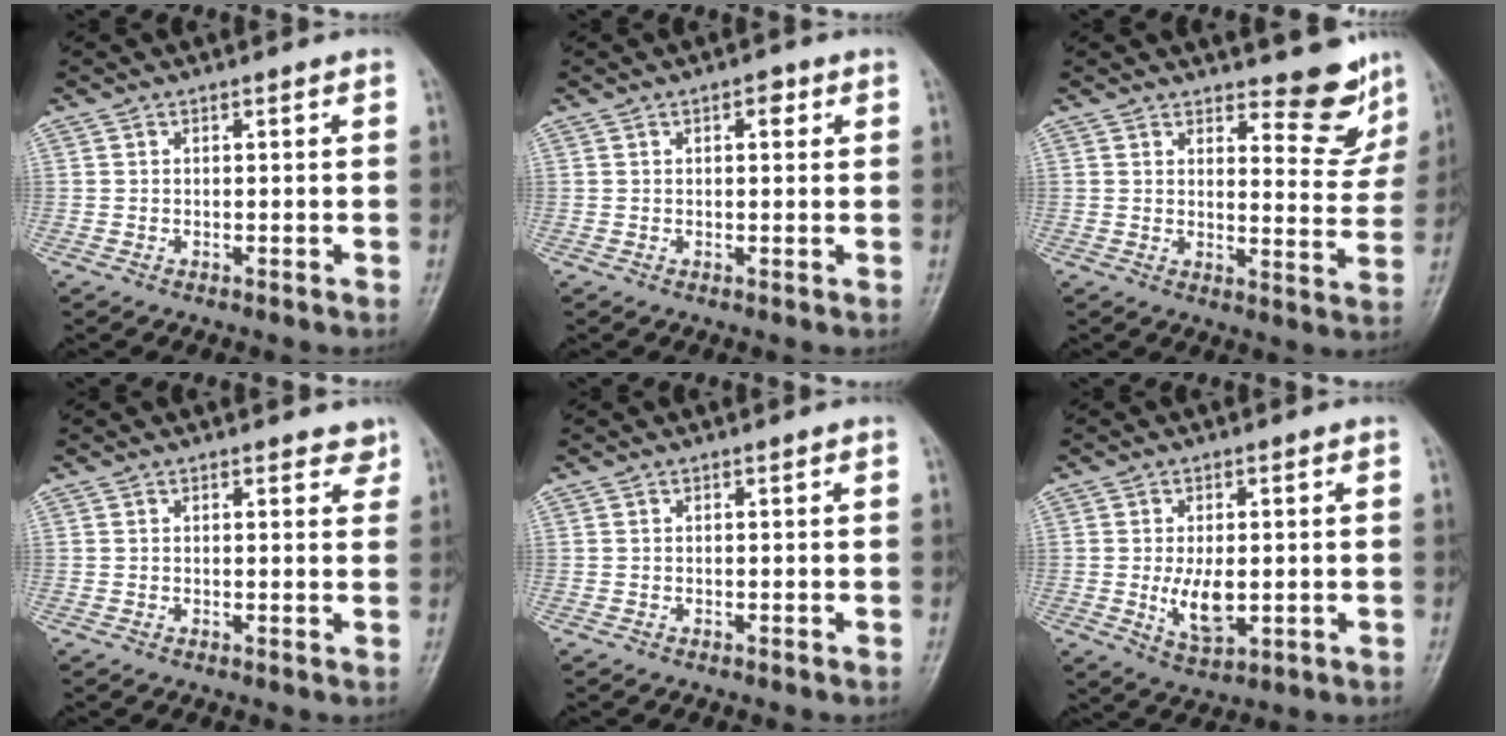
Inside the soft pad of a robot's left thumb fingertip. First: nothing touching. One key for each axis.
{"total": 2.3, "fx": 0.9, "fy": 1.2, "fz": 1.8, "tx": -0.017, "ty": 0.001, "tz": 0.009}
{"total": 9.0, "fx": 7.4, "fy": 3.2, "fz": 3.9, "tx": -0.015, "ty": -0.066, "tz": 0.095}
{"total": 2.4, "fx": 1.8, "fy": 1.2, "fz": 1.1, "tx": 0.006, "ty": -0.009, "tz": 0.018}
{"total": 0.0}
{"total": 7.1, "fx": -0.6, "fy": 3.7, "fz": 6.1, "tx": -0.101, "ty": -0.012, "tz": -0.001}